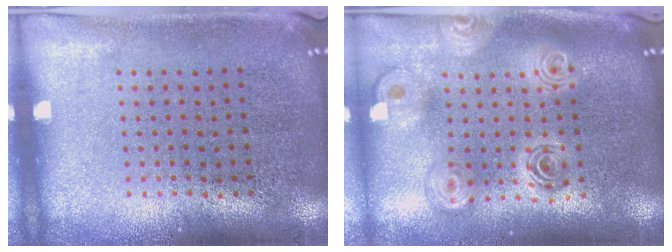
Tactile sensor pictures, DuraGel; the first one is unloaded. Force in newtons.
{"total": 2.3, "press": 1.8, "slide": 1.4}